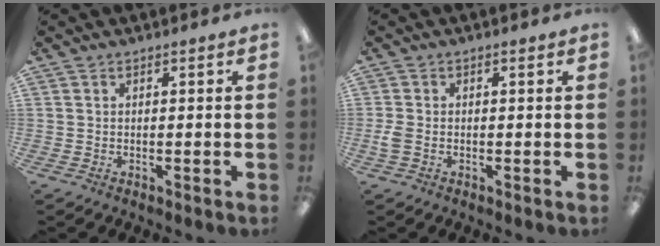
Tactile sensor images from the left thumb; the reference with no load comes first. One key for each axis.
{"total": 2.6, "fx": -0.5, "fy": 1.6, "fz": 2.0, "tx": -0.050, "ty": -0.001, "tz": -0.011}